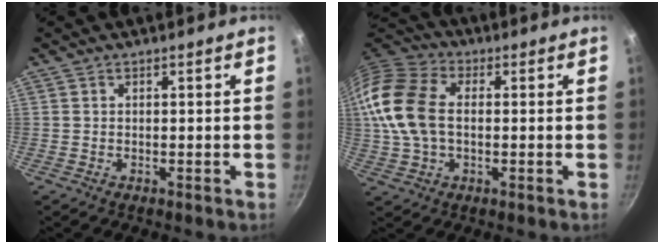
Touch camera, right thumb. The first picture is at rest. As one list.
[{"total": 16.1, "force": [0.9, 10.6, 12.1], "torque": [-0.238, 0.024, 0.005]}]